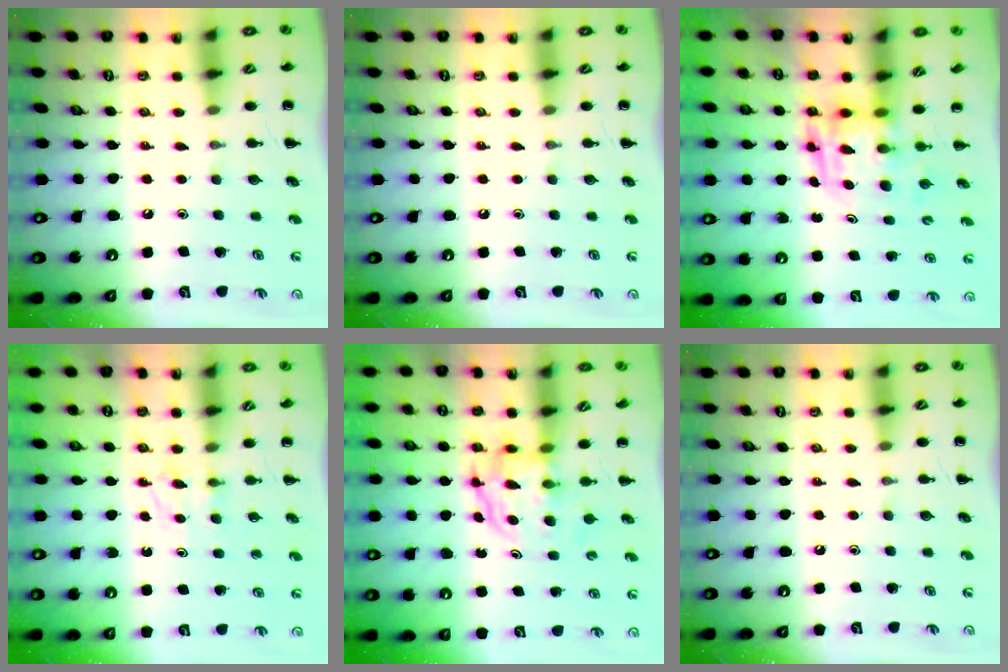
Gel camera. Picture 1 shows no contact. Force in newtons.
{"total": 0.0}
{"total": 3.9, "press": 3.8, "slide": 0.7}
{"total": 3.1, "press": 2.8, "slide": 1.3}
{"total": 3.8, "press": 3.8, "slide": 0.2}
{"total": 0.0}